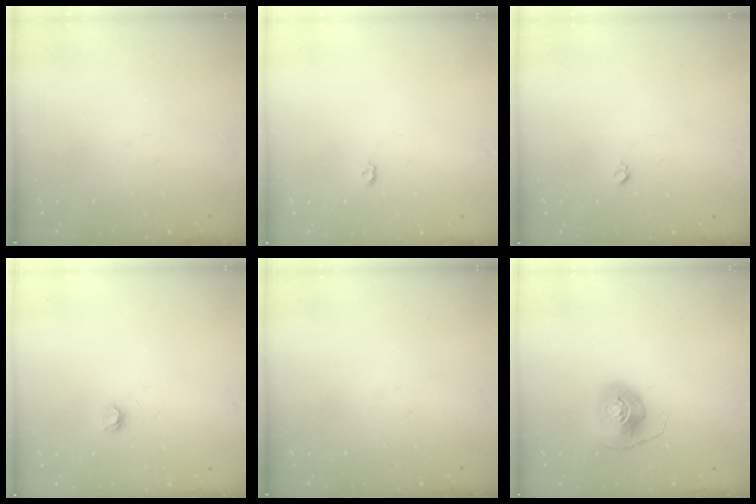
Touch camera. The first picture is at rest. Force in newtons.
{"total": 4.0, "press": 4.0, "slide": 0.4}
{"total": 3.0, "press": 2.9, "slide": 0.4}
{"total": 3.8, "press": 3.8, "slide": 0.4}
{"total": 0.0}
{"total": 8.4, "press": 8.3, "slide": 0.7}